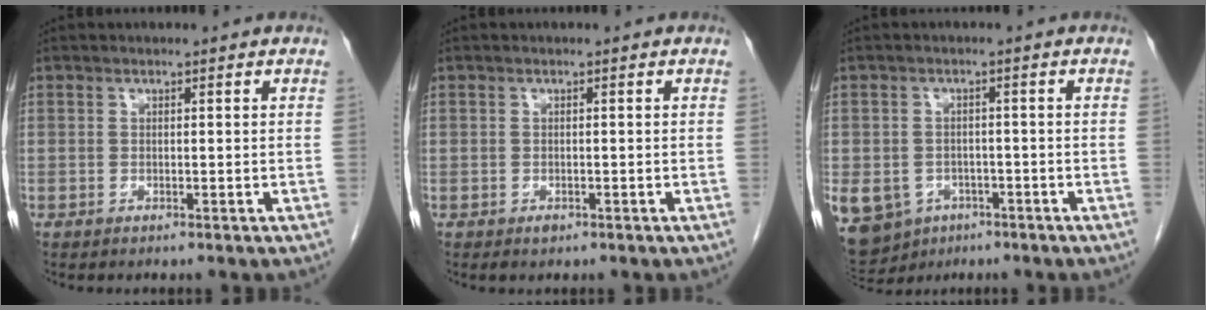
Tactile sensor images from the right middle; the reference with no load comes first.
{"total": 0.8, "force": [-0.4, 0.5, 0.4], "torque": [-0.007, 0.001, -0.004]}
{"total": 16.7, "force": [-7.8, 13.3, 6.3], "torque": [-0.194, -0.003, -0.099]}